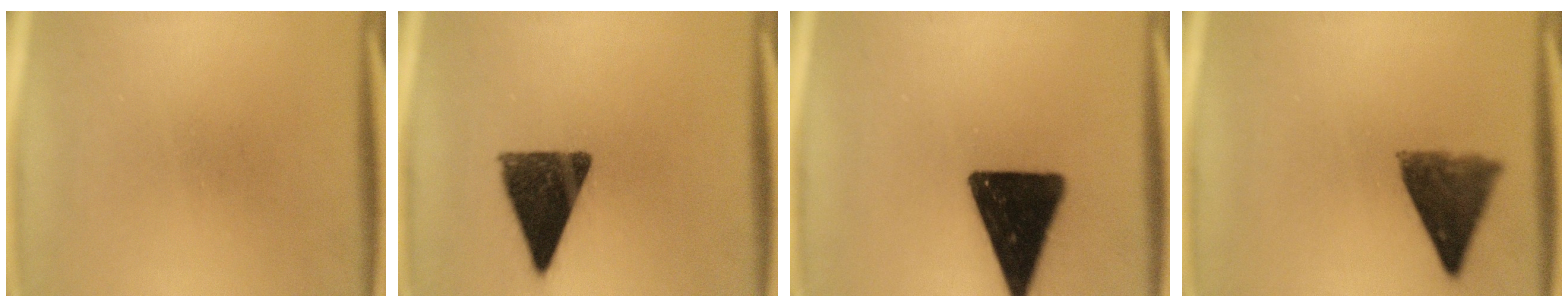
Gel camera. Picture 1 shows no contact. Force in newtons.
{"total": 12.8}
{"total": 18.7}
{"total": 8.6}